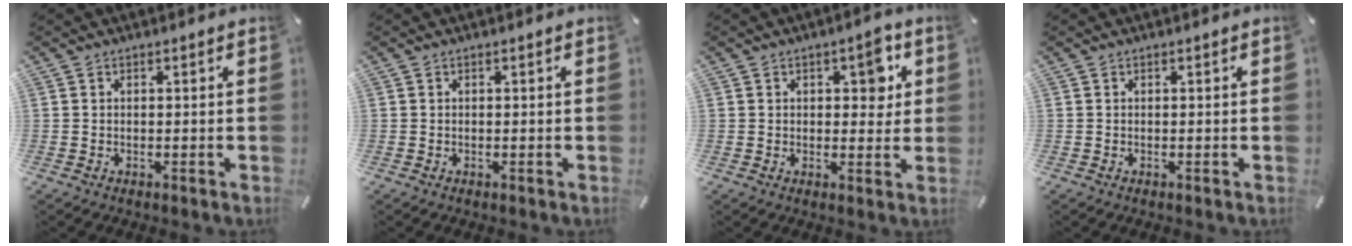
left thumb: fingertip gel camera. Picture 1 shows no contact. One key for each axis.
{"total": 0.0}
{"total": 6.6, "fx": 2.2, "fy": 3.7, "fz": 5.0, "tx": -0.054, "ty": -0.006, "tz": 0.027}
{"total": 0.0}